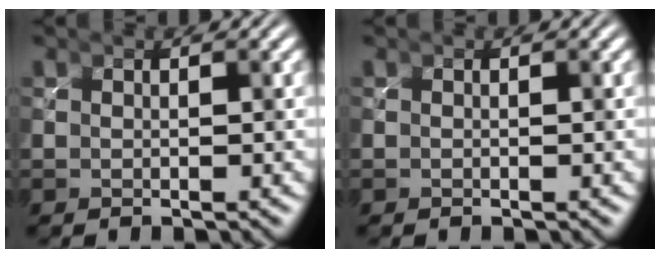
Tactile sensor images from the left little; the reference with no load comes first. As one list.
[{"total": 0.0}]